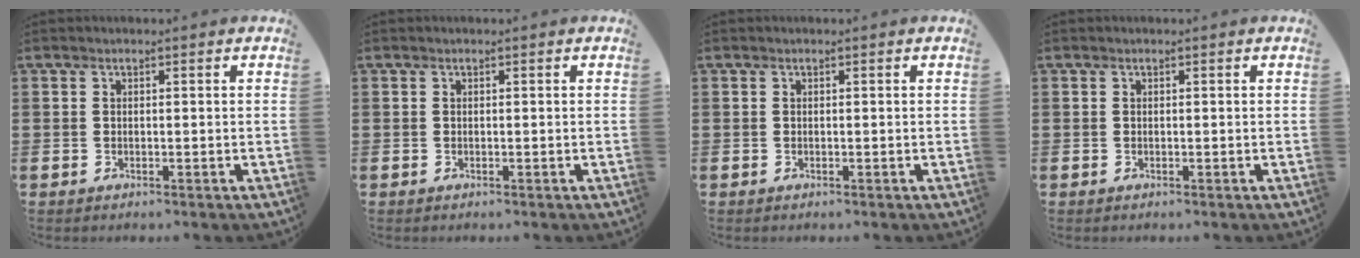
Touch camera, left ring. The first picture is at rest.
{"total": 0.0}
{"total": 0.0}
{"total": 0.0}